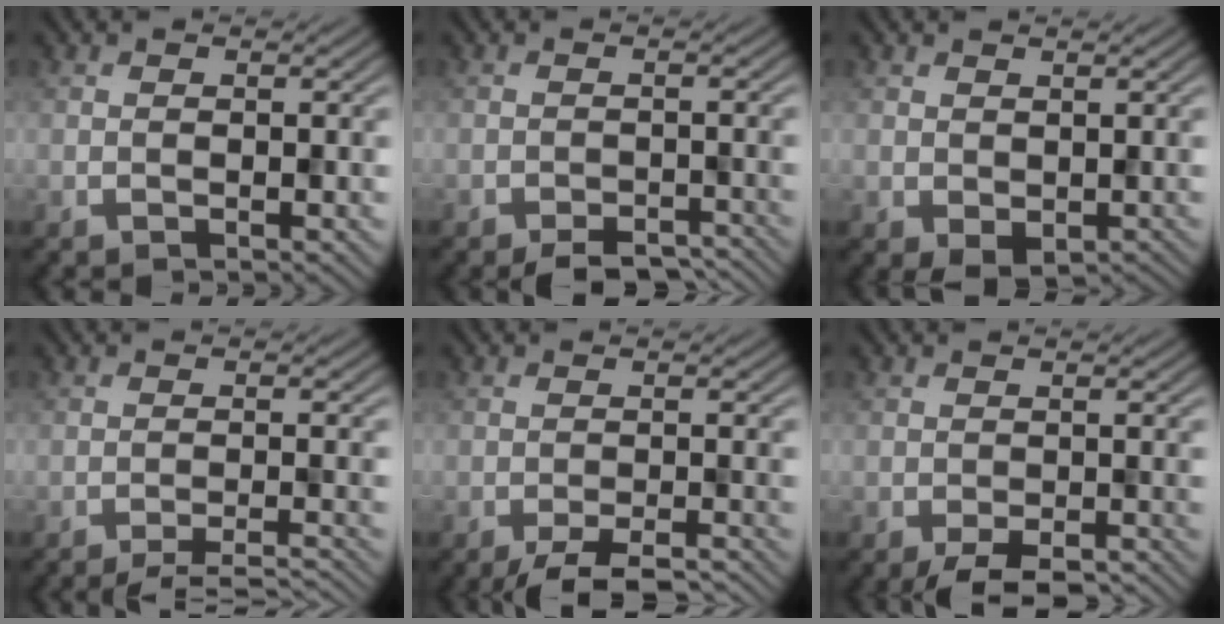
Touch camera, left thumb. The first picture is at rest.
{"total": 4.4, "force": [-3.7, 1.3, 2.1], "torque": [-0.030, -0.005, -0.056]}
{"total": 1.9, "force": [-0.4, 1.3, 1.3], "torque": [-0.030, -0.009, -0.003]}
{"total": 5.2, "force": [-4.5, 0.5, 2.6], "torque": [-0.044, 0.004, -0.075]}
{"total": 4.6, "force": [-3.7, 0.7, 2.7], "torque": [-0.043, 0.001, -0.063]}
{"total": 4.6, "force": [-3.4, 1.3, 2.8], "torque": [-0.041, -0.004, -0.055]}